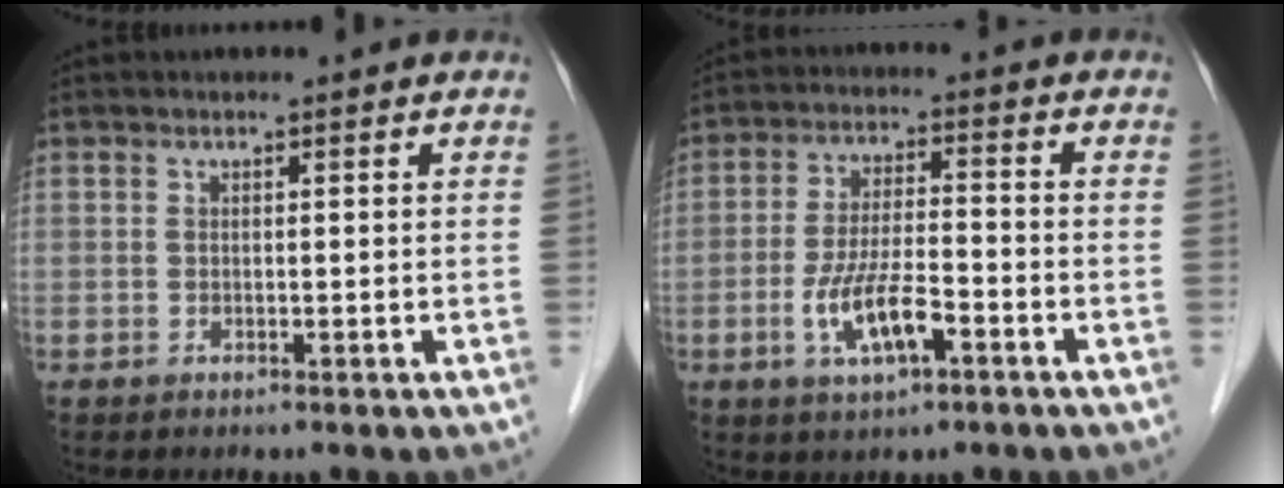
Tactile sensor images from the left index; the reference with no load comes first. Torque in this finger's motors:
{"motor_torque": [0.46, -0.23, 0.41, 0.15]}